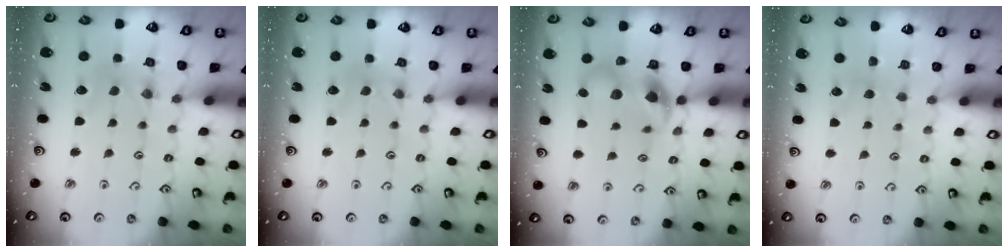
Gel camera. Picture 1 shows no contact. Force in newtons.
{"total": 1.2, "press": 1.2, "slide": 0.3}
{"total": 9.7, "press": 9.5, "slide": 1.7}
{"total": 2.4, "press": 2.4, "slide": 0.4}